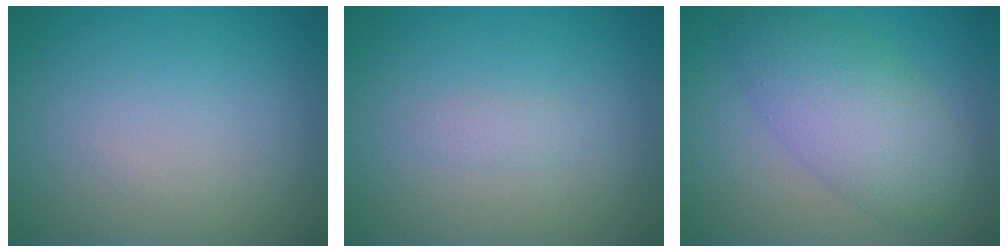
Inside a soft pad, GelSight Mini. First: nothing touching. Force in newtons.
{"total": 0.9, "press": 0.9, "slide": 0.0}
{"total": 6.2, "press": 6.2, "slide": 0.2}